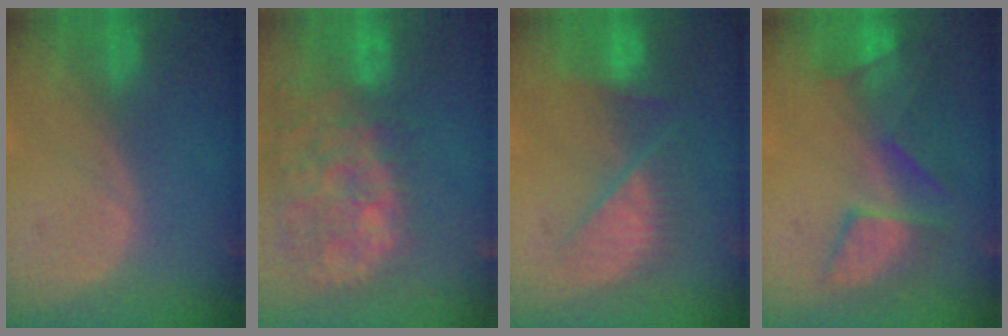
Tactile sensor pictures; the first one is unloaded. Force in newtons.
{"total": 14.4, "press": 11.7, "slide": 8.4}
{"total": 7.7, "press": 7.5, "slide": 1.7}
{"total": 8.1, "press": 7.9, "slide": 1.8}